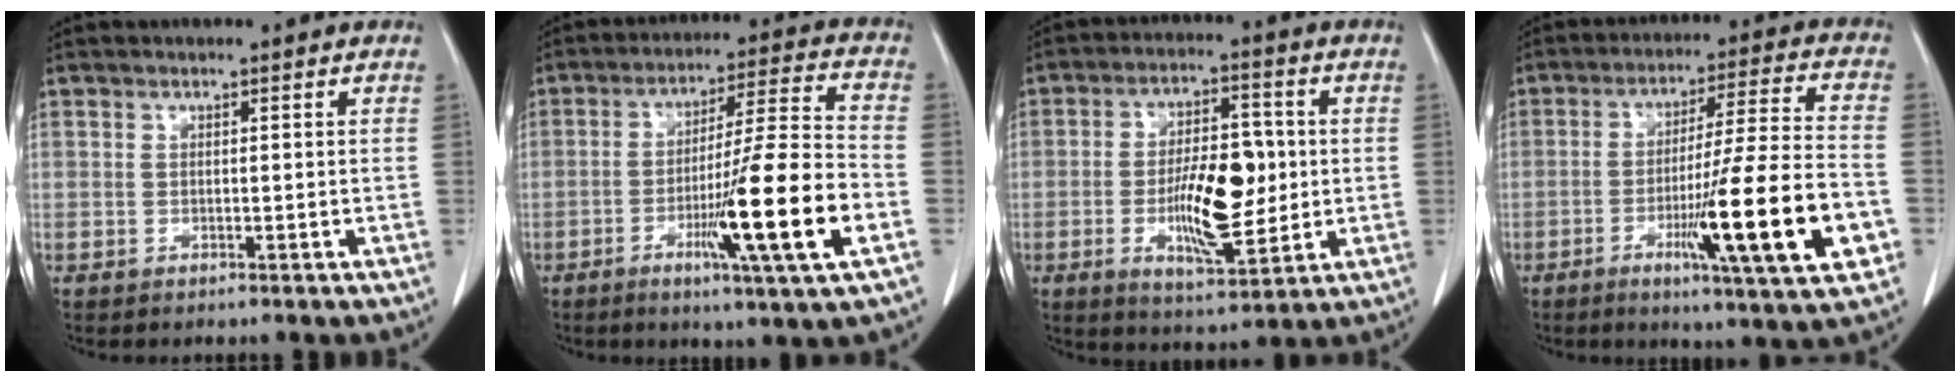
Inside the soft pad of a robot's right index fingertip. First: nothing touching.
{"total": 16.2, "force": [-5.4, -0.8, 15.2], "torque": [-0.256, -0.015, -0.088]}
{"total": 12.0, "force": [-1.2, 4.1, 11.2], "torque": [-0.199, 0.001, -0.016]}
{"total": 17.8, "force": [-5.7, -0.2, 16.9], "torque": [-0.256, -0.016, -0.087]}